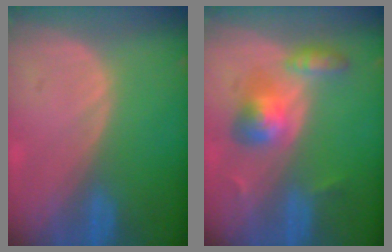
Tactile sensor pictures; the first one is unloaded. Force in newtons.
{"total": 5.7, "press": 5.5, "slide": 1.5}